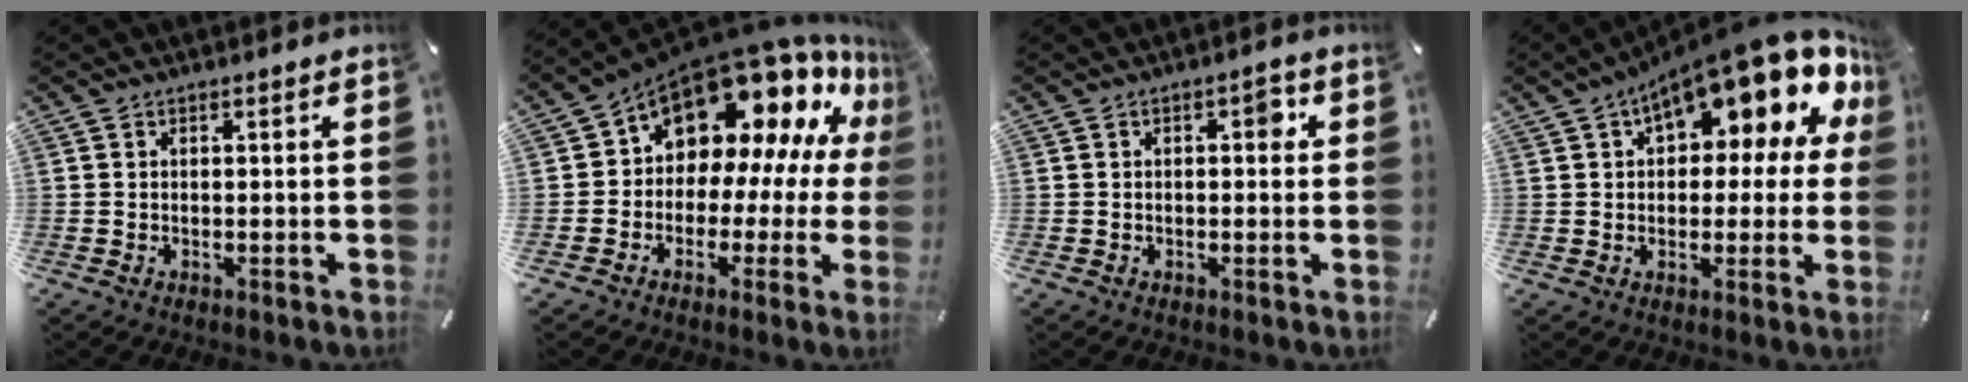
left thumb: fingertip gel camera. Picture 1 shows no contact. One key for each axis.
{"total": 16.3, "fx": 10.5, "fy": 9.7, "fz": 7.8, "tx": -0.118, "ty": -0.105, "tz": 0.187}
{"total": 3.3, "fx": 0.5, "fy": 1.6, "fz": 2.8, "tx": -0.033, "ty": 0.004, "tz": -0.001}
{"total": 17.0, "fx": 9.7, "fy": 6.8, "fz": 12.2, "tx": -0.170, "ty": -0.065, "tz": 0.156}